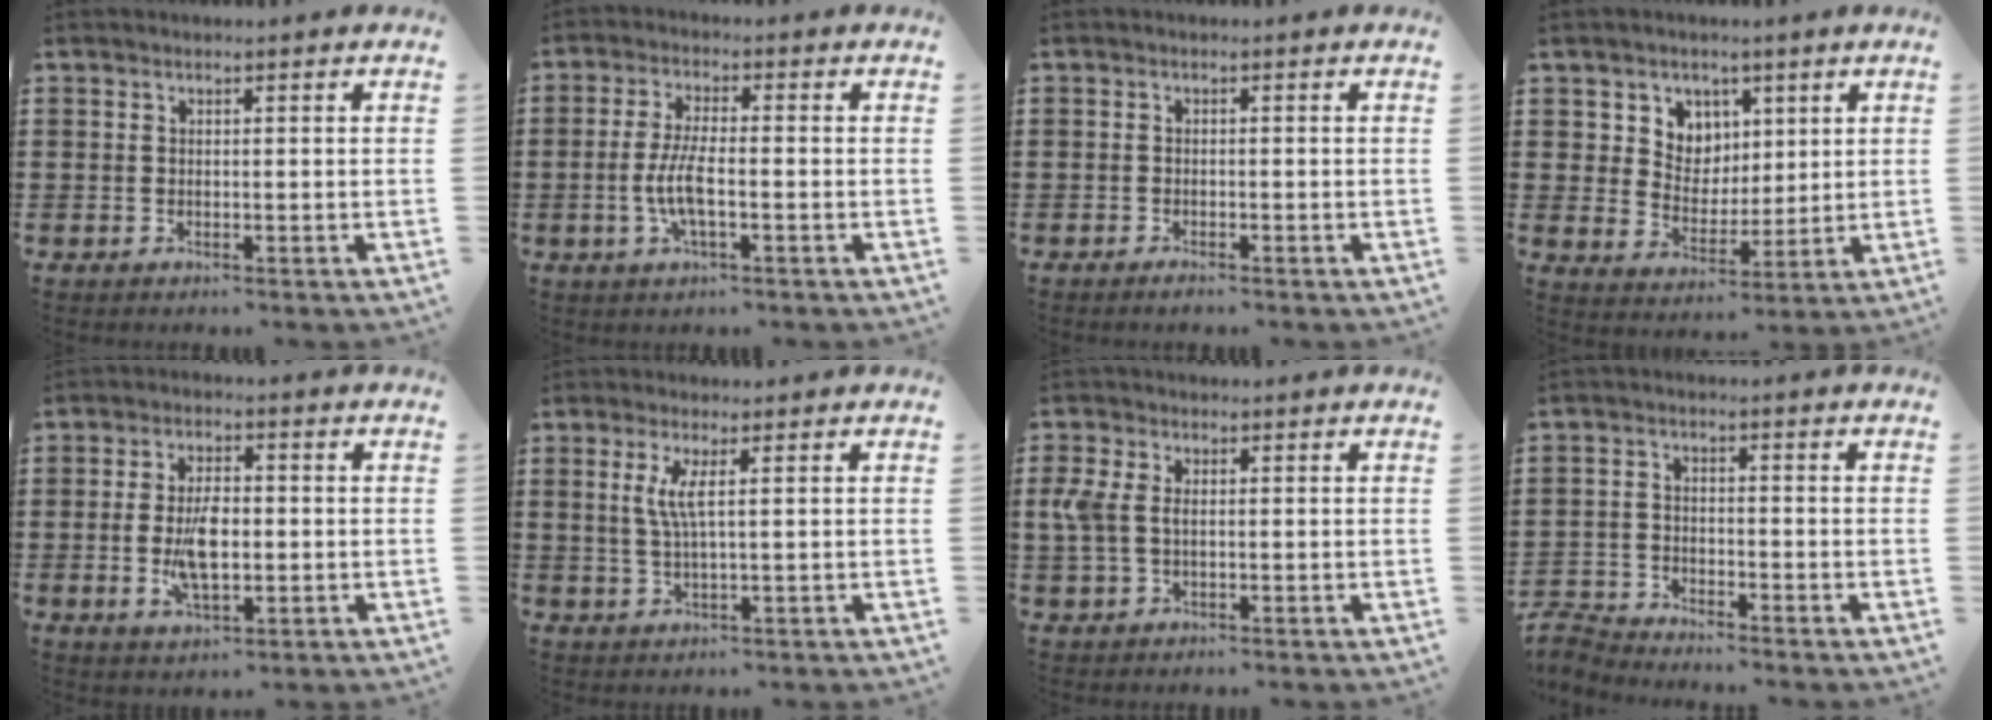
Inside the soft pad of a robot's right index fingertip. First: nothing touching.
{"total": 5.6, "force": [-1.3, 1.4, 5.3], "torque": [-0.121, -0.006, -0.032]}
{"total": 0.8, "force": [-0.7, 0.0, 0.3], "torque": [-0.011, -0.007, -0.012]}
{"total": 5.6, "force": [2.9, 4.7, 0.0], "torque": [-0.027, -0.005, 0.051]}
{"total": 6.7, "force": [-0.7, 3.1, 5.9], "torque": [-0.125, -0.007, -0.021]}
{"total": 3.9, "force": [0.9, 0.2, 3.8], "torque": [-0.083, -0.007, 0.011]}
{"total": 3.6, "force": [0.3, 2.3, 2.8], "torque": [-0.090, -0.002, -0.005]}
{"total": 3.4, "force": [-3.4, 0.4, 0.0], "torque": [-0.021, -0.006, -0.077]}